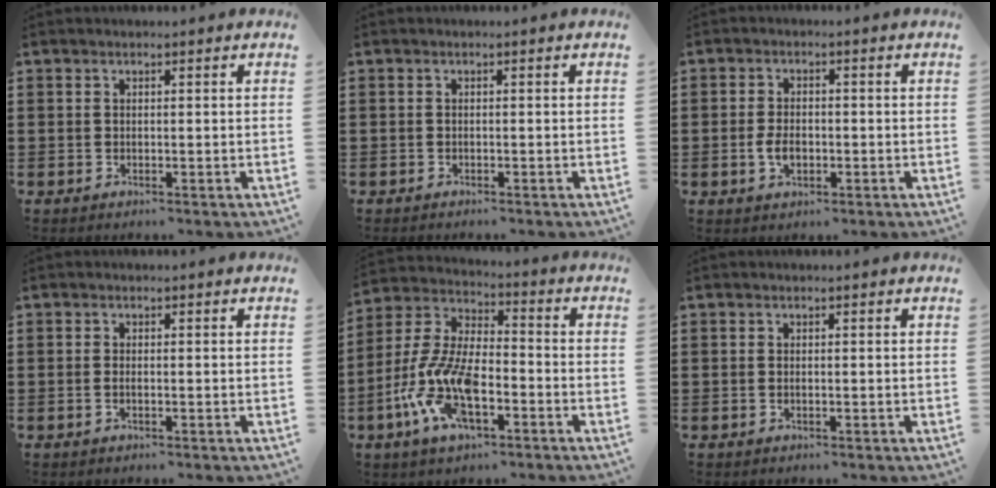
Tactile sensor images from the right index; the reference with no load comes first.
{"total": 0.6, "force": [-0.6, -0.1, 0.1], "torque": [-0.003, -0.005, -0.011]}
{"total": 3.2, "force": [-0.8, 1.7, 2.5], "torque": [-0.056, -0.005, -0.015]}
{"total": 0.8, "force": [-0.4, 0.1, 0.7], "torque": [-0.013, -0.004, -0.006]}
{"total": 11.5, "force": [-5.0, 5.1, 9.1], "torque": [-0.227, -0.012, -0.103]}
{"total": 0.0}